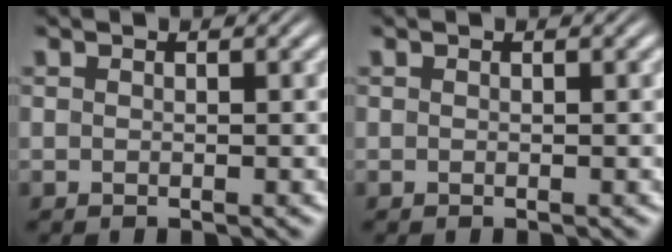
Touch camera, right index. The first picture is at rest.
{"total": 0.0}